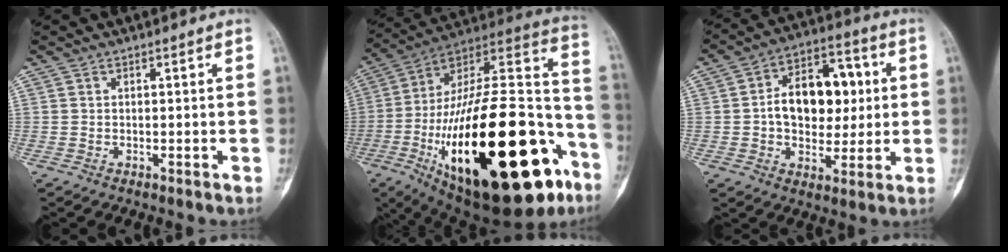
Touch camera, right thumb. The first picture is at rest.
{"total": 45.9, "force": [-16.2, 18.2, 38.9], "torque": [-0.583, 0.055, -0.250]}
{"total": 15.6, "force": [1.3, 10.2, 11.7], "torque": [-0.135, 0.025, 0.017]}